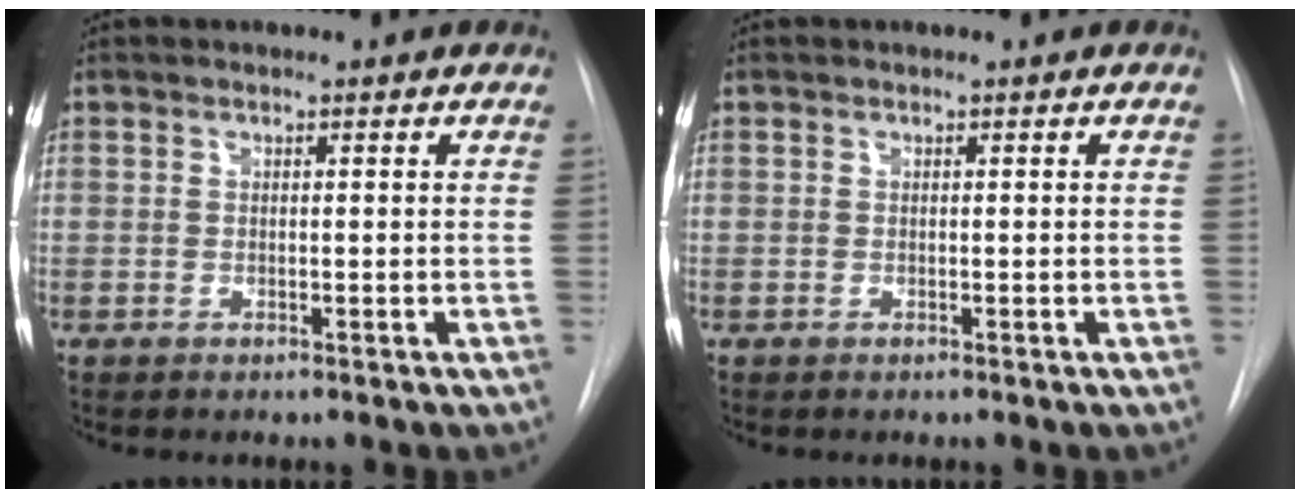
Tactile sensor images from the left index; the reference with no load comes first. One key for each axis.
{"total": 0.0}